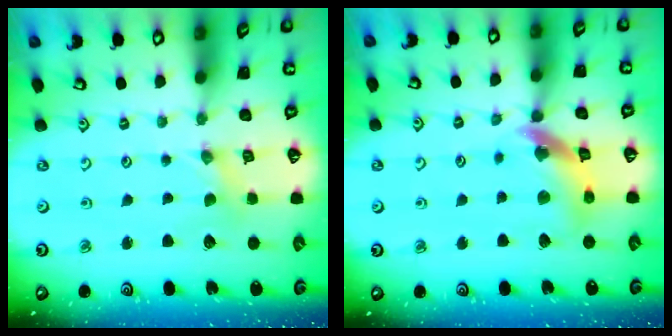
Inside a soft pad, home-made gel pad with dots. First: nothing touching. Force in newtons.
{"total": 14.3, "press": 14.2, "slide": 1.6}